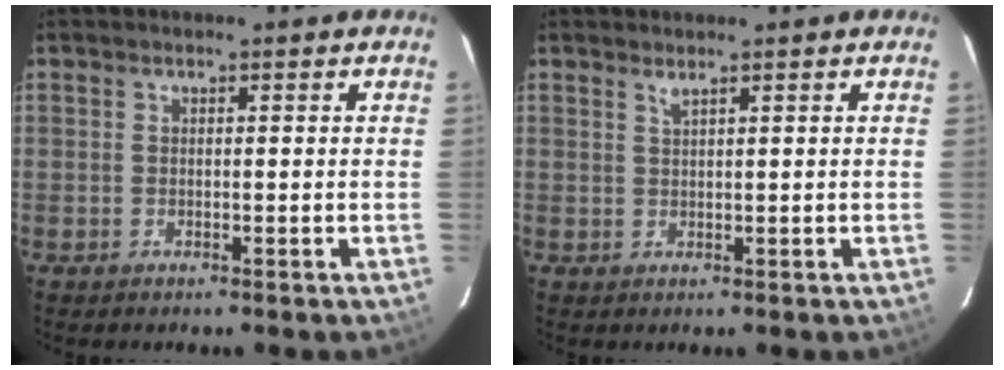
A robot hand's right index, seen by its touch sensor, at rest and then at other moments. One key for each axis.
{"total": 0.9, "fx": 0.8, "fy": -0.1, "fz": 0.5, "tx": -0.006, "ty": -0.001, "tz": 0.013}